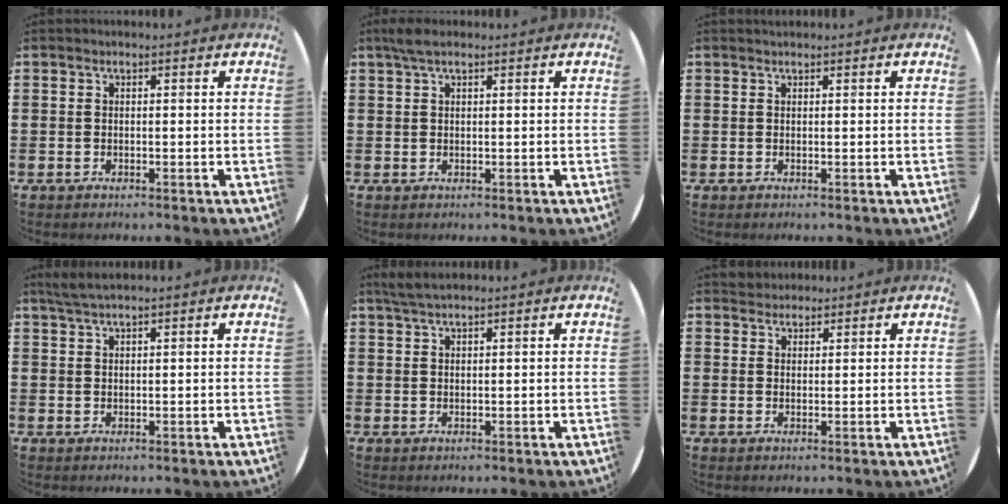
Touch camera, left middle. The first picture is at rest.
{"total": 2.1, "force": [1.4, 0.5, 1.4], "torque": [-0.030, 0.005, 0.025]}
{"total": 0.0}
{"total": 2.0, "force": [1.7, 0.0, 1.0], "torque": [-0.022, 0.002, 0.032]}
{"total": 2.1, "force": [1.8, 0.2, 1.0], "torque": [-0.023, 0.002, 0.034]}
{"total": 2.0, "force": [1.9, 0.6, -0.2], "torque": [0.001, 0.002, 0.038]}